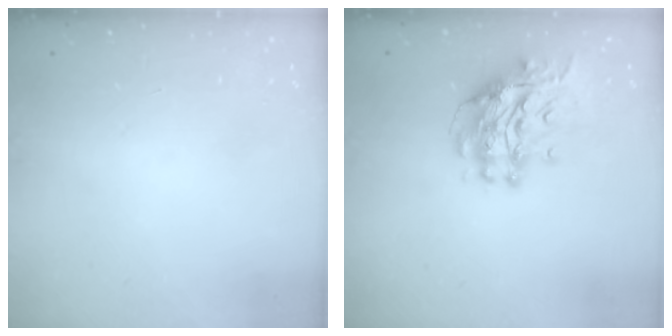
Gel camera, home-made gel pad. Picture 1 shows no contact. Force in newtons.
{"total": 11.7, "press": 11.6, "slide": 1.2}